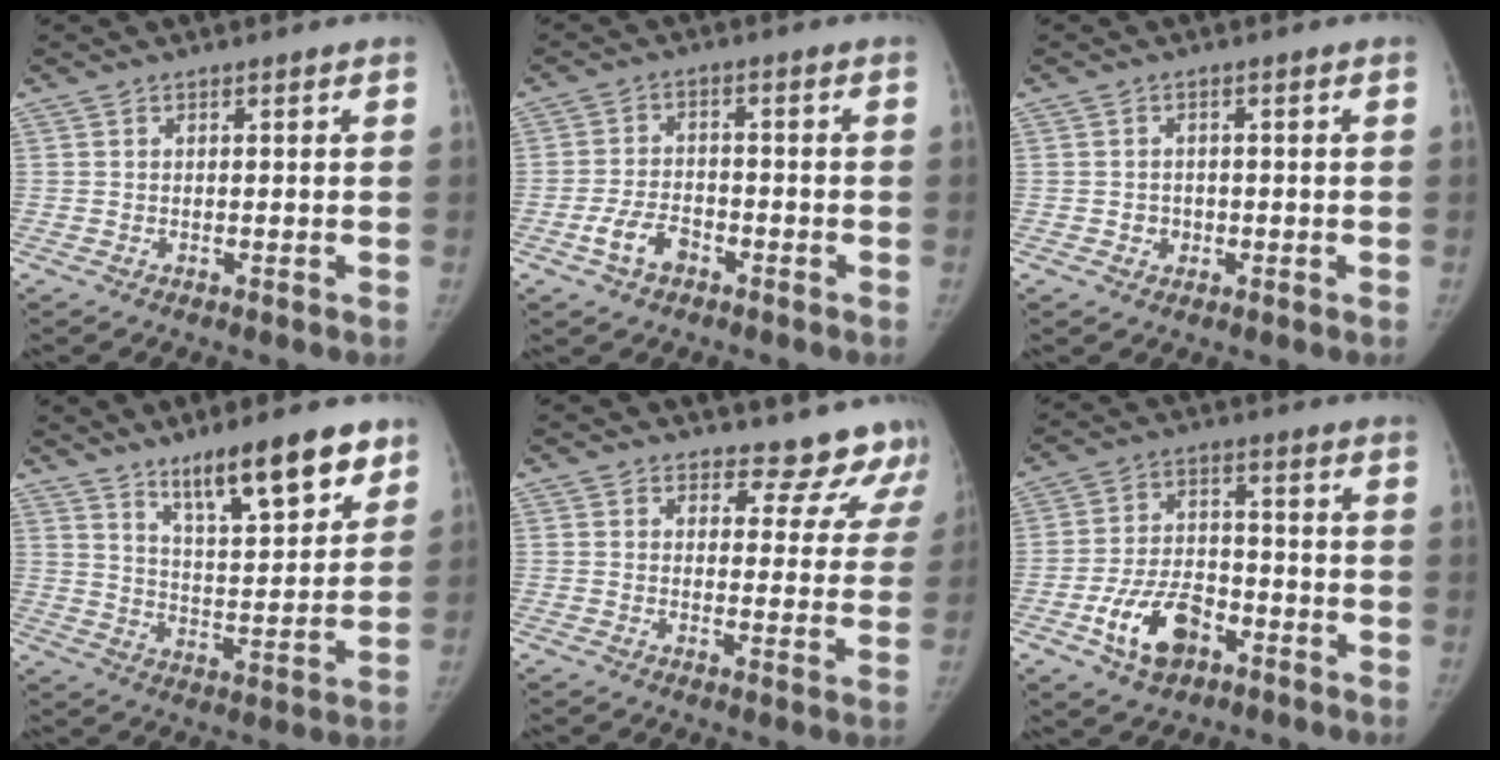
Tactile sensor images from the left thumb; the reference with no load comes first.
{"total": 5.6, "force": [-3.2, 3.4, 3.1], "torque": [-0.057, 0.024, -0.058]}
{"total": 2.2, "force": [-0.8, 2.0, 0.5], "torque": [0.007, 0.006, -0.010]}
{"total": 15.9, "force": [10.7, 4.2, 11.0], "torque": [-0.136, -0.062, 0.177]}
{"total": 11.4, "force": [10.4, 4.6, 0.7], "torque": [0.049, -0.072, 0.097]}
{"total": 11.2, "force": [-5.6, 6.8, 6.9], "torque": [-0.109, 0.029, -0.096]}